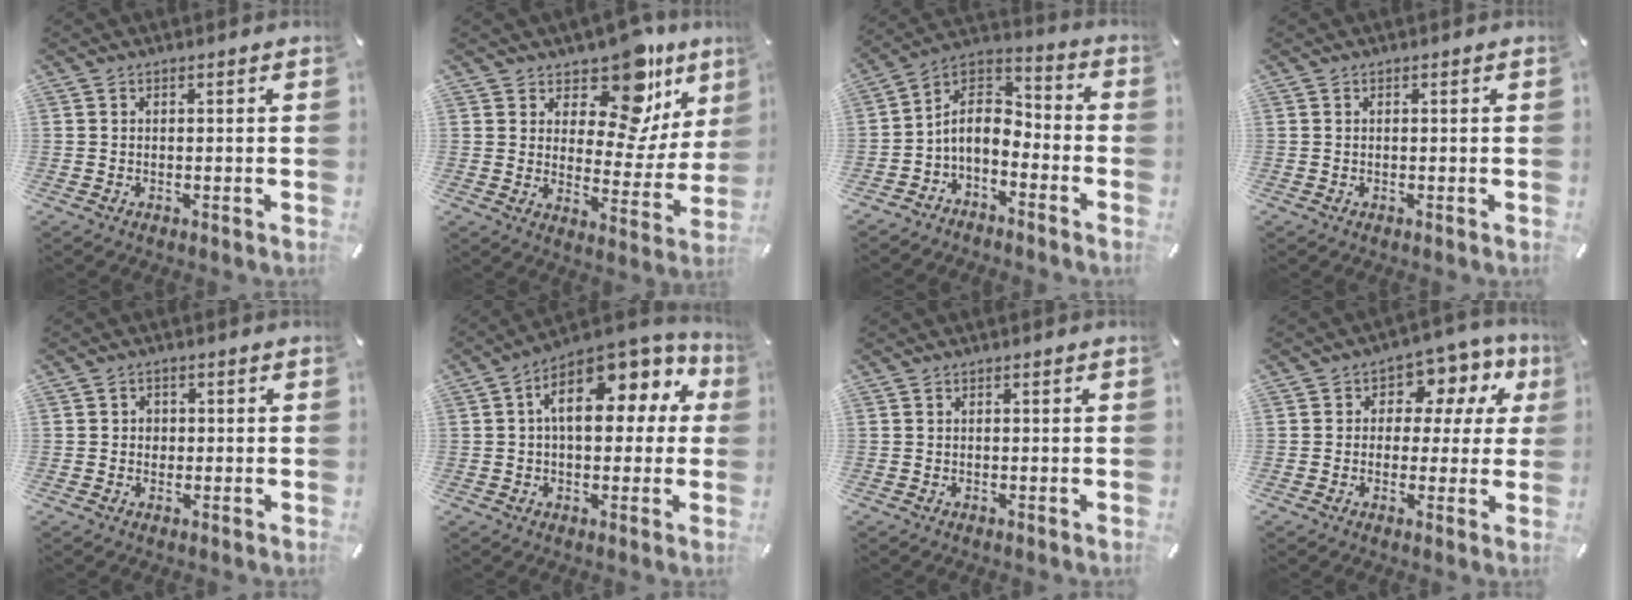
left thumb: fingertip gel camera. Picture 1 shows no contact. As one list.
[{"total": 15.1, "force": [10.7, 7.2, 7.8], "torque": [-0.116, -0.090, 0.183]}, {"total": 8.0, "force": [-3.4, 5.7, 4.6], "torque": [-0.100, 0.010, -0.065]}, {"total": 0.0}, {"total": 2.0, "force": [-0.2, 1.9, 0.7], "torque": [-0.006, 0.003, -0.008]}, {"total": 13.8, "force": [4.7, 7.8, 10.4], "torque": [-0.158, -0.016, 0.083]}, {"total": 0.0}, {"total": 8.1, "force": [2.3, 6.4, 4.5], "torque": [-0.063, -0.011, 0.038]}]